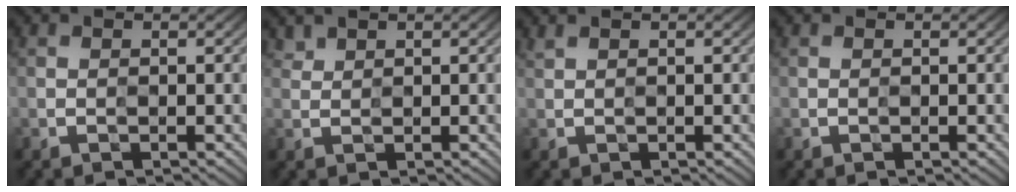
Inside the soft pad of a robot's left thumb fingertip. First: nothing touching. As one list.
[{"total": 2.0, "force": [1.9, 0.6, 0.0], "torque": [-0.004, 0.005, 0.043]}, {"total": 0.8, "force": [0.8, -0.1, 0.3], "torque": [-0.010, 0.004, 0.018]}, {"total": 0.0}]